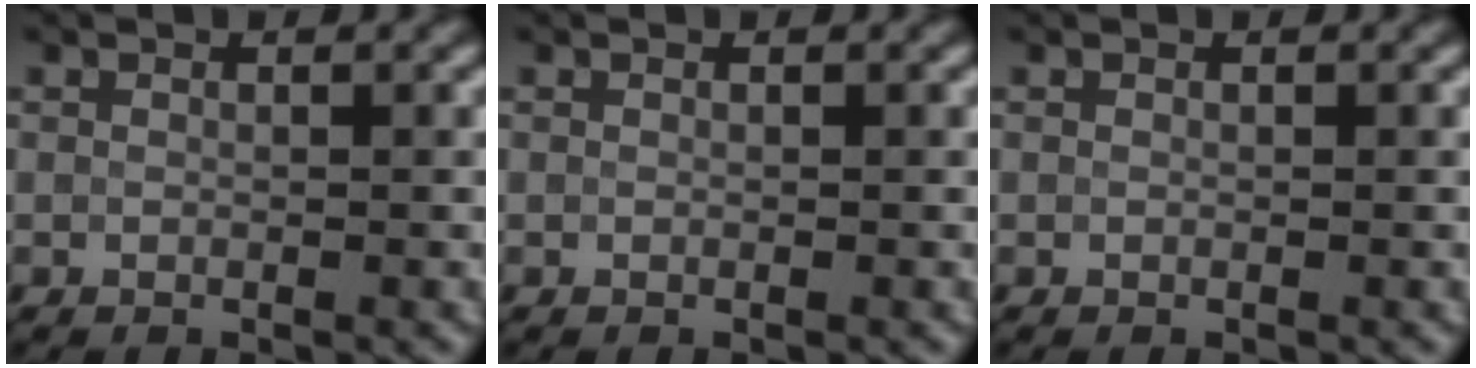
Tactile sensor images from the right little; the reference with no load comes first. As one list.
[{"total": 0.0}, {"total": 0.0}]